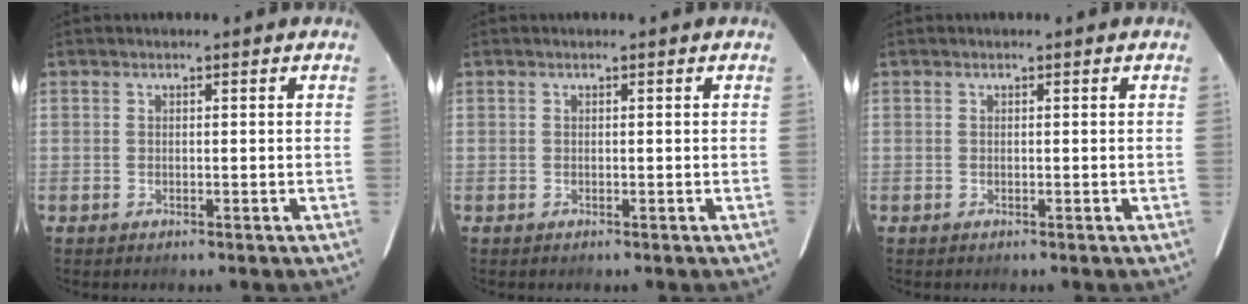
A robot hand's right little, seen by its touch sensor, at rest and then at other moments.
{"total": 0.0}
{"total": 0.0}